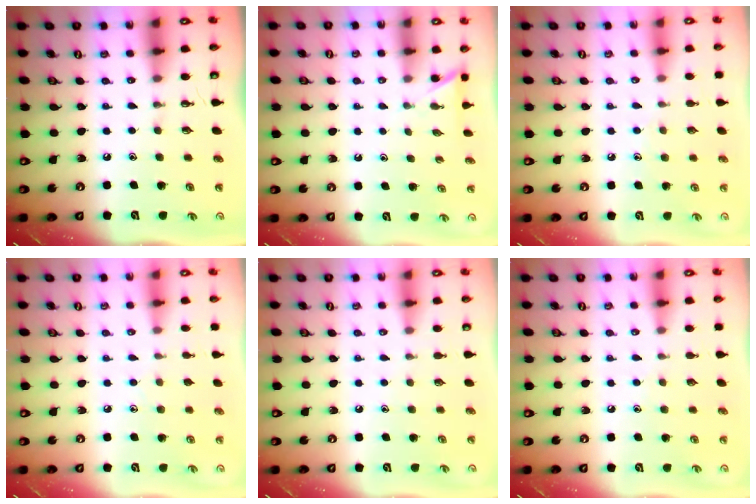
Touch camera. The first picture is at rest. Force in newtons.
{"total": 2.3, "press": 2.3, "slide": 0.2}
{"total": 5.6, "press": 5.6, "slide": 0.5}
{"total": 4.8, "press": 4.8, "slide": 0.5}
{"total": 3.5, "press": 3.5, "slide": 0.3}
{"total": 4.4, "press": 4.4, "slide": 0.5}